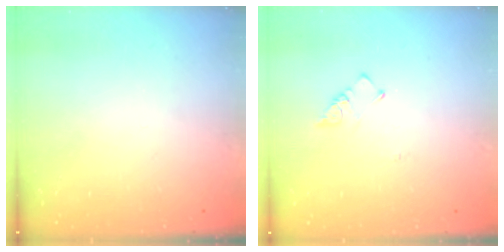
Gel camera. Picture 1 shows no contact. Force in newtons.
{"total": 2.6, "press": 2.6, "slide": 0.5}